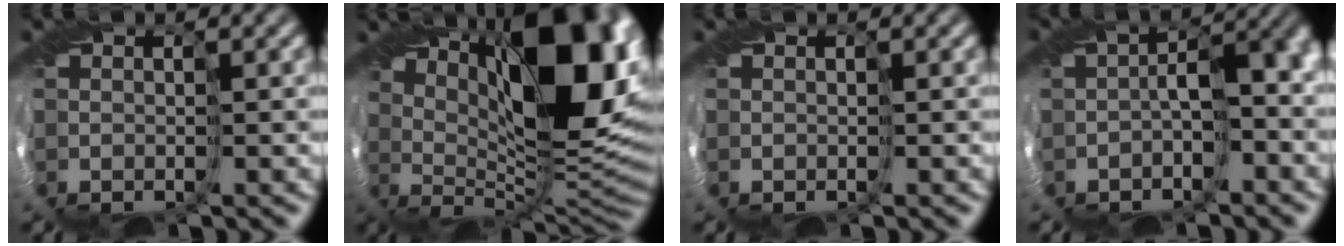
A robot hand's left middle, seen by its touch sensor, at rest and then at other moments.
{"total": 14.7, "force": [4.1, 5.7, 12.9], "torque": [-0.182, 0.009, 0.062]}
{"total": 0.0}
{"total": 4.2, "force": [-1.5, 1.8, 3.5], "torque": [-0.045, 0.003, -0.025]}